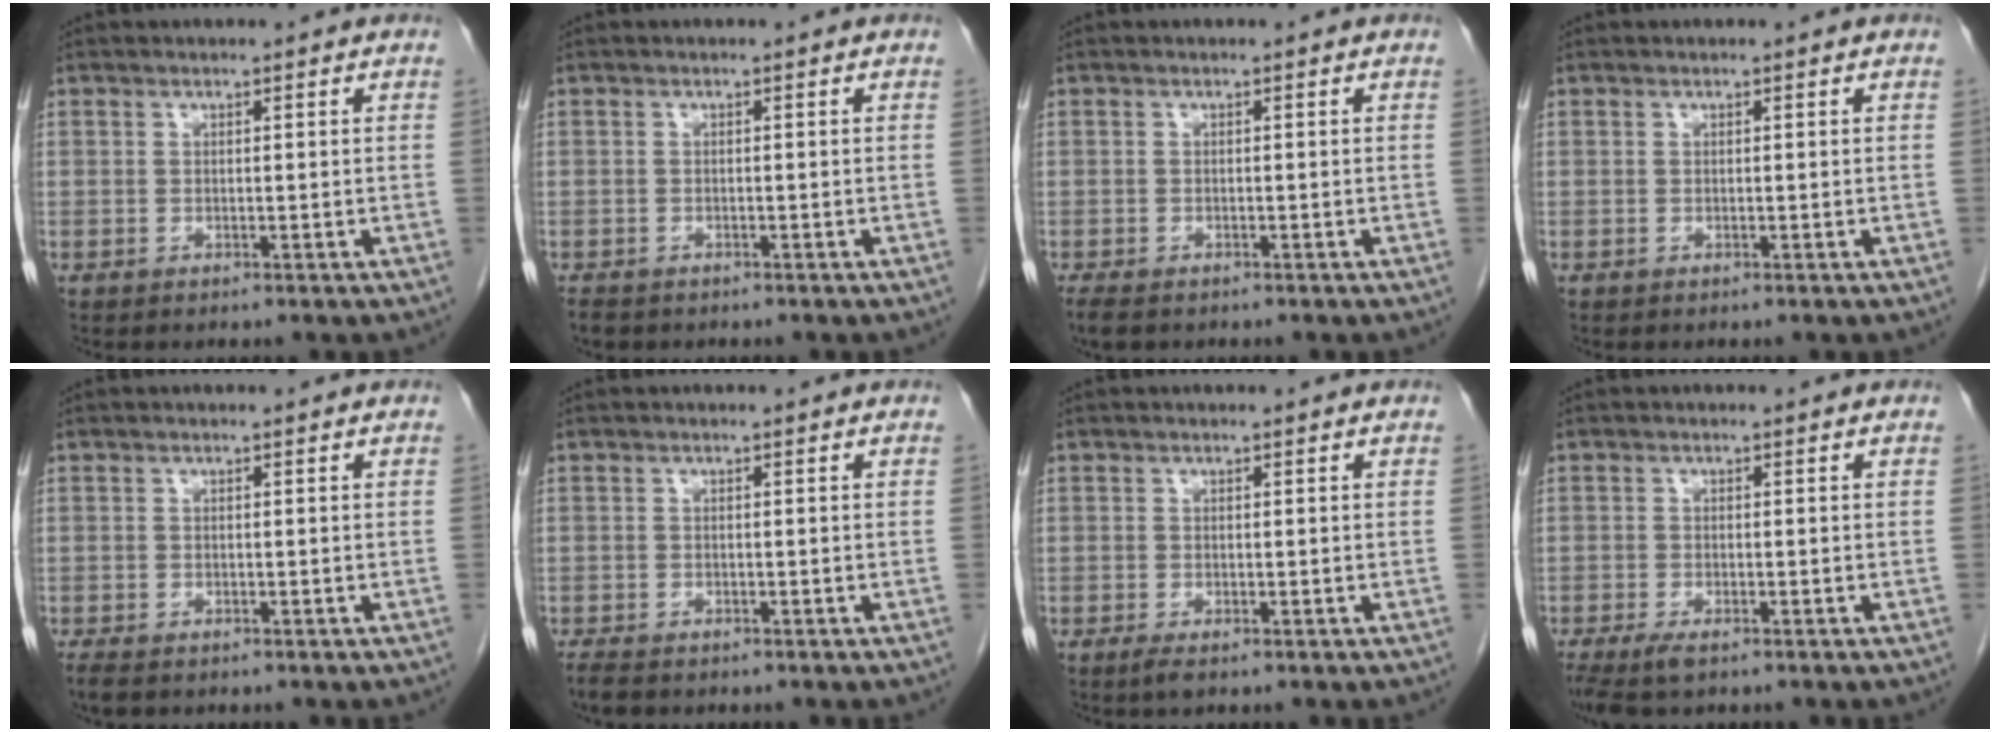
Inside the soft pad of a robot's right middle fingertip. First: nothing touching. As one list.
[{"total": 2.3, "force": [-1.8, 1.1, 0.7], "torque": [-0.017, -0.003, -0.026]}, {"total": 3.6, "force": [-2.7, 1.5, 1.8], "torque": [-0.035, -0.009, -0.041]}, {"total": 0.0}, {"total": 3.0, "force": [-2.3, 1.2, 1.5], "torque": [-0.031, -0.008, -0.033]}, {"total": 2.8, "force": [-2.3, 1.0, 1.3], "torque": [-0.030, -0.007, -0.035]}, {"total": 1.4, "force": [-0.9, 0.3, 1.0], "torque": [-0.024, -0.004, -0.015]}, {"total": 4.1, "force": [-2.9, 1.1, 2.7], "torque": [-0.054, -0.011, -0.049]}]